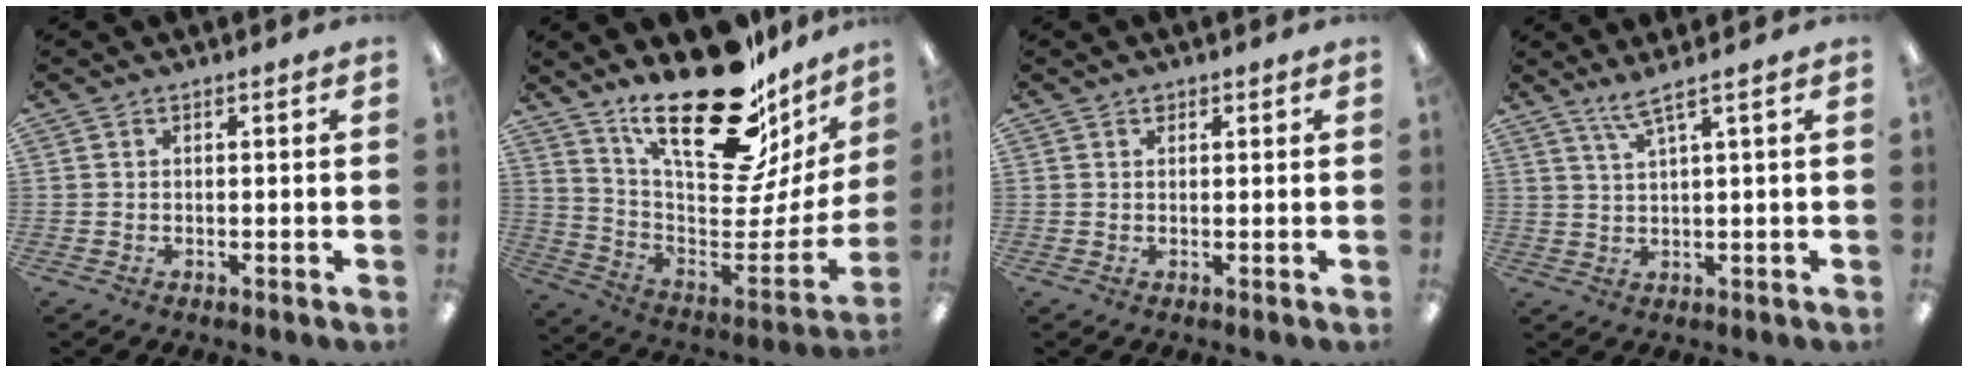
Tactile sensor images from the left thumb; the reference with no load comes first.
{"total": 28.6, "force": [19.8, 10.9, 17.5], "torque": [-0.239, -0.145, 0.341]}
{"total": 0.9, "force": [0.6, 0.7, -0.1], "torque": [0.008, -0.001, 0.010]}
{"total": 4.0, "force": [3.0, -0.2, 2.7], "torque": [-0.063, -0.006, 0.052]}